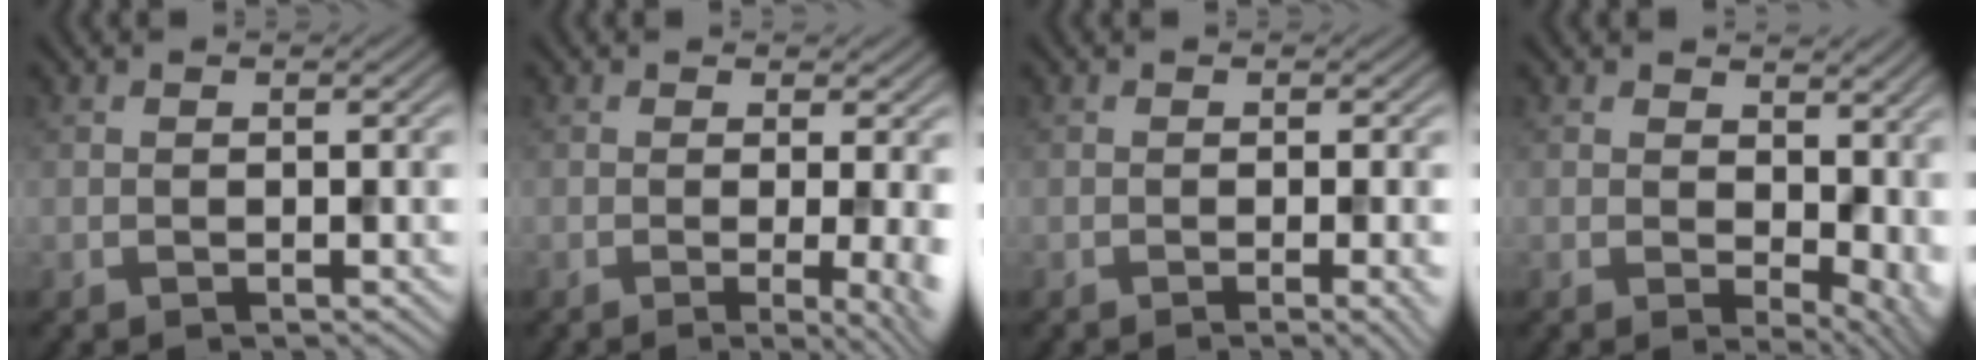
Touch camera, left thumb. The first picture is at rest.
{"total": 4.4, "force": [-0.5, 0.6, 4.3], "torque": [-0.058, -0.008, -0.009]}
{"total": 1.9, "force": [-0.6, -0.3, 1.8], "torque": [-0.021, 0.003, -0.011]}
{"total": 7.2, "force": [1.5, 4.6, 5.4], "torque": [-0.083, -0.017, 0.037]}